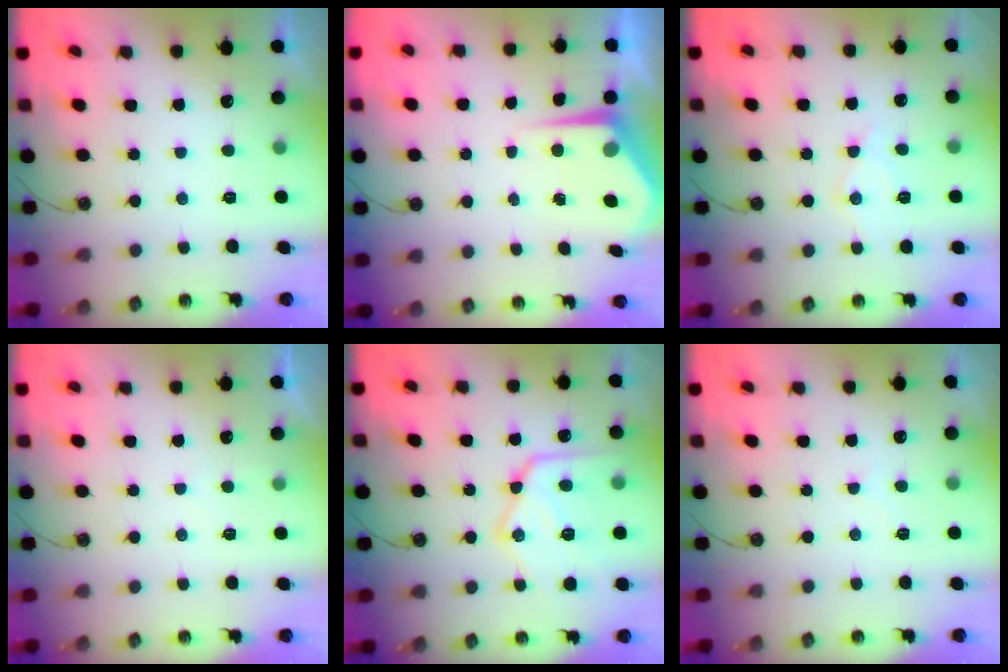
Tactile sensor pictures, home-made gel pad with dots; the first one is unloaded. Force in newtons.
{"total": 6.7, "press": 6.7, "slide": 0.2}
{"total": 9.1, "press": 9.0, "slide": 0.8}
{"total": 2.0, "press": 2.0, "slide": 0.3}
{"total": 18.0, "press": 17.9, "slide": 1.8}
{"total": 4.0, "press": 3.9, "slide": 0.6}